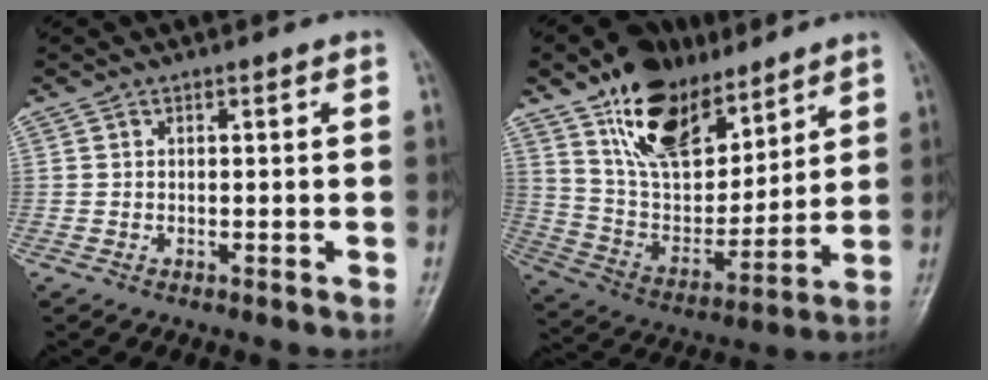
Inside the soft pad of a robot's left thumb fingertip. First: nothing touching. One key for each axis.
{"total": 20.1, "fx": 12.6, "fy": 10.9, "fz": 11.2, "tx": -0.133, "ty": -0.063, "tz": 0.236}